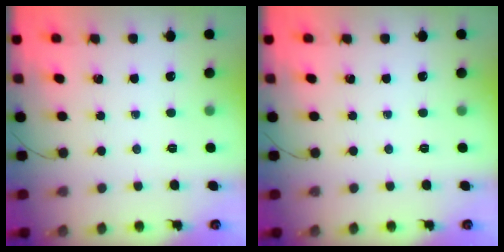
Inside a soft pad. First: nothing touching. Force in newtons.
{"total": 0.0}